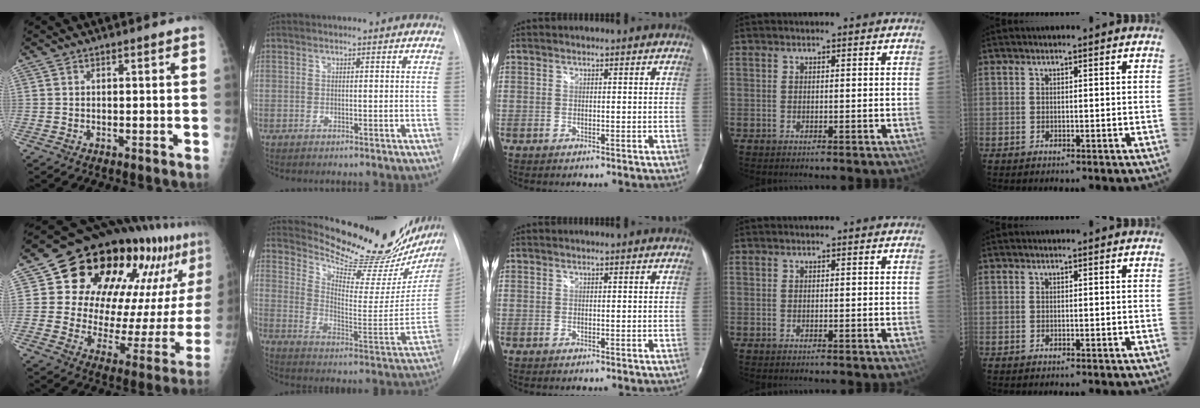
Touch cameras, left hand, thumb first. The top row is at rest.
{"thumb": {"total": 28.5, "force": [16.2, 13.1, 19.4], "torque": [-0.252, -0.034, 0.241]}, "index": {"total": 25.6, "force": [22.6, 4.0, 11.4], "torque": [-0.178, -0.098, 0.301]}}